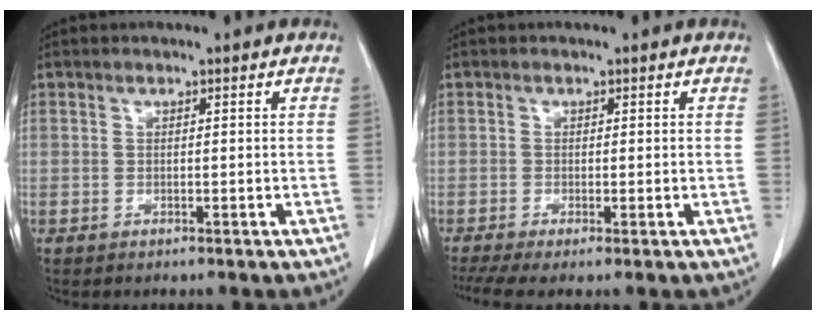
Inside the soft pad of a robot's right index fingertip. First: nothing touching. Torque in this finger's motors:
{"motor_torque": [0.77, -0.67, 0.27, 0.08]}